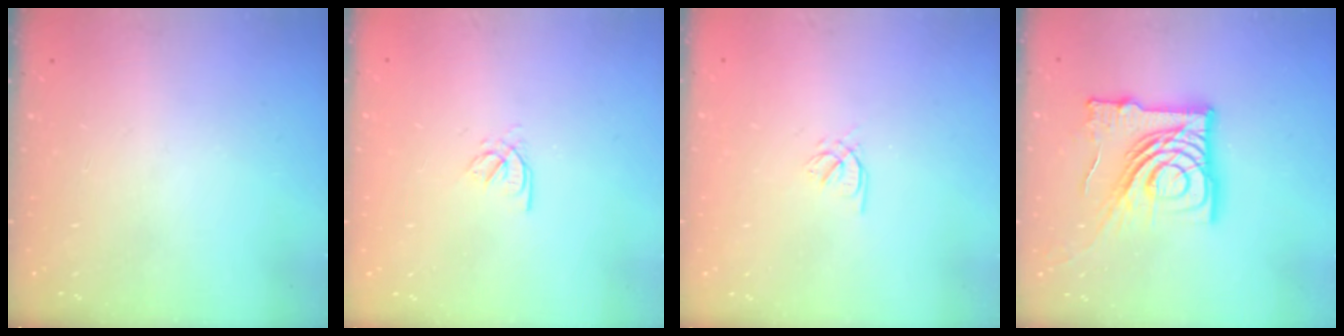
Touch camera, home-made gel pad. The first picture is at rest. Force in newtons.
{"total": 2.2, "press": 2.2, "slide": 0.4}
{"total": 2.1, "press": 2.0, "slide": 0.5}
{"total": 22.2, "press": 22.1, "slide": 2.7}